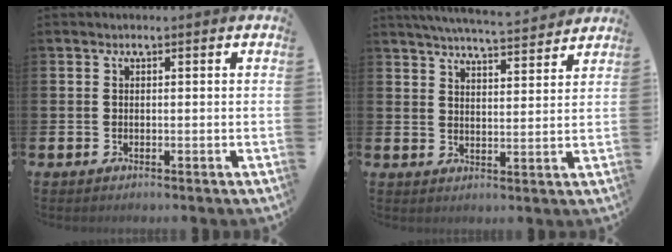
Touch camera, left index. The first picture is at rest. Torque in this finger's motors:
{"motor_torque": [0.97, -1.17, 0.62, 0.16]}